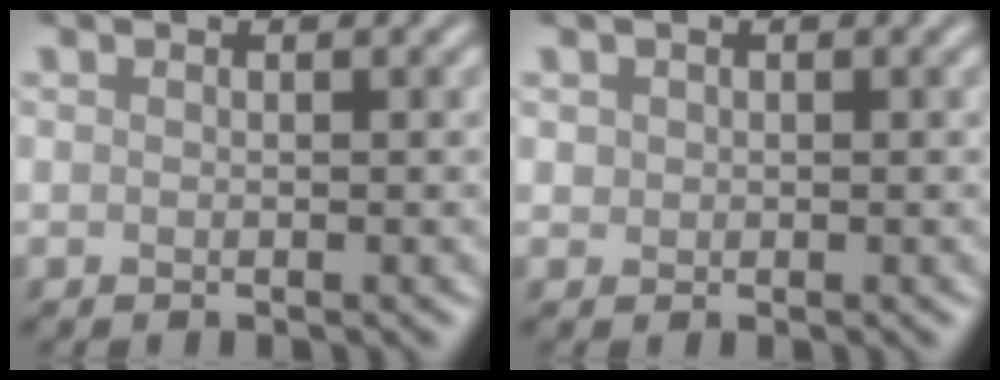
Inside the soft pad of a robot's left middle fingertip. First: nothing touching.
{"total": 0.7, "force": [0.1, 0.7, 0.1], "torque": [0.000, -0.003, 0.005]}